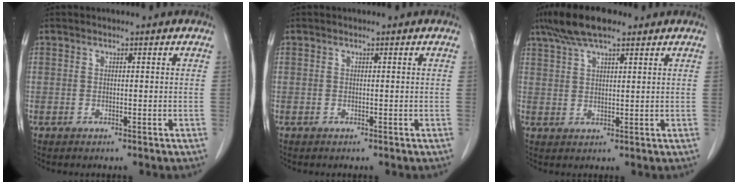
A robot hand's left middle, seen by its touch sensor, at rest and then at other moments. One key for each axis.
{"total": 0.0}
{"total": 8.2, "fx": 6.0, "fy": 1.9, "fz": 5.3, "tx": -0.105, "ty": 0.022, "tz": 0.106}